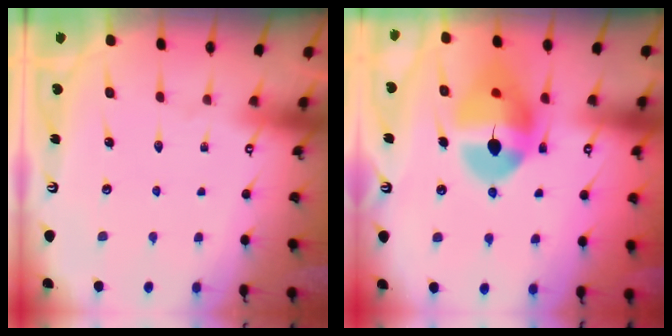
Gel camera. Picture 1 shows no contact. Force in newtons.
{"total": 15.5, "press": 15.3, "slide": 2.2}